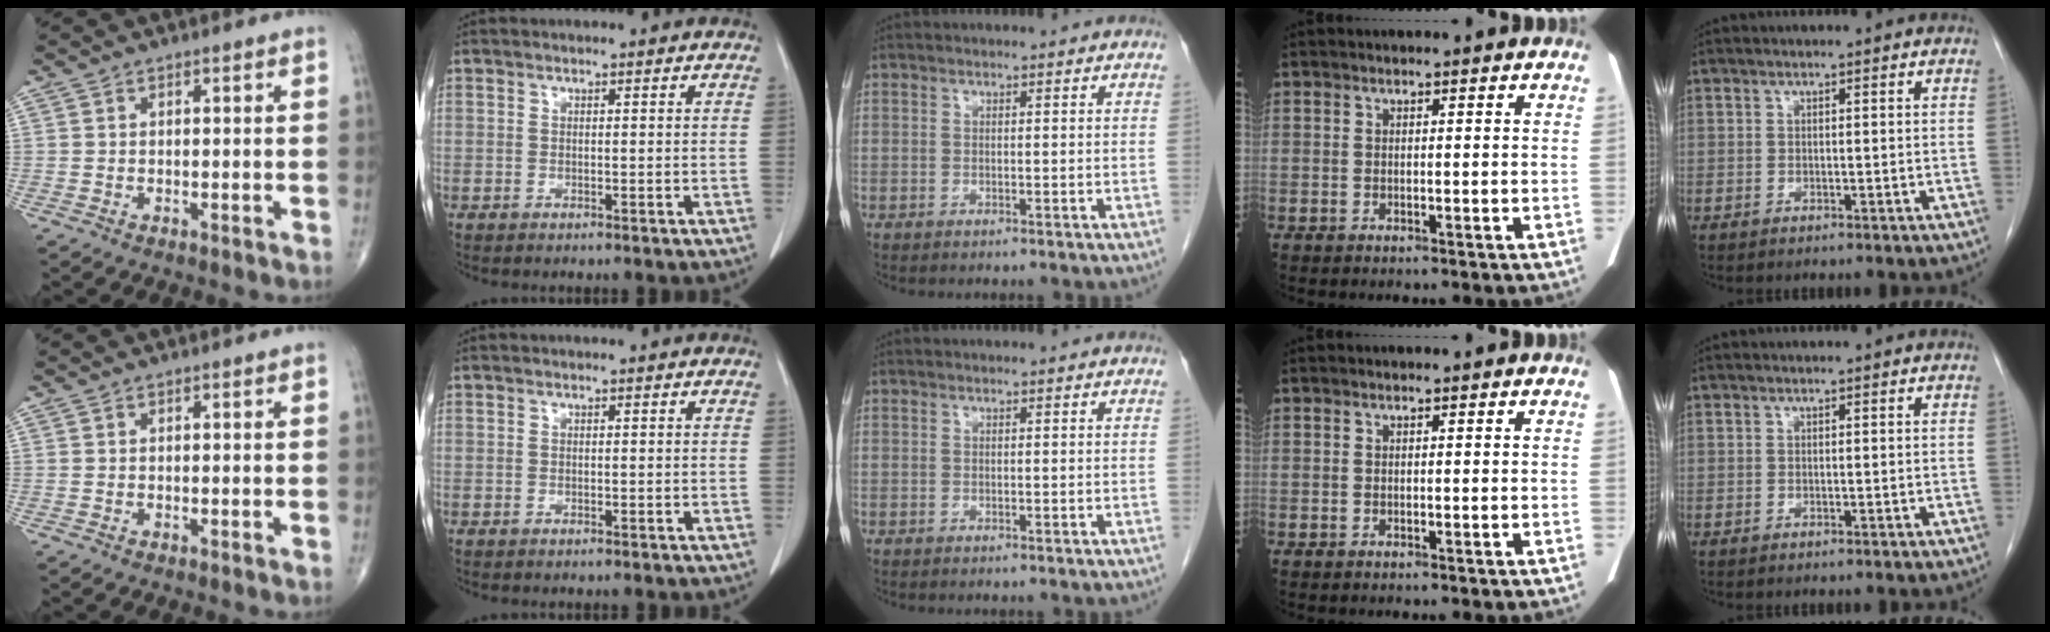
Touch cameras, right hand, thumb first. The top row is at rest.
{}